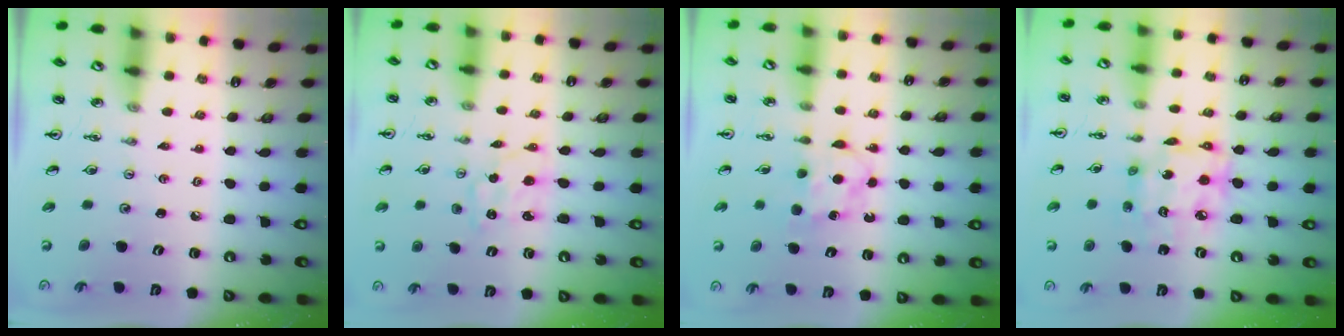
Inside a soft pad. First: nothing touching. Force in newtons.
{"total": 2.0, "press": 2.0, "slide": 0.2}
{"total": 5.9, "press": 5.9, "slide": 0.1}
{"total": 13.3, "press": 13.2, "slide": 1.3}